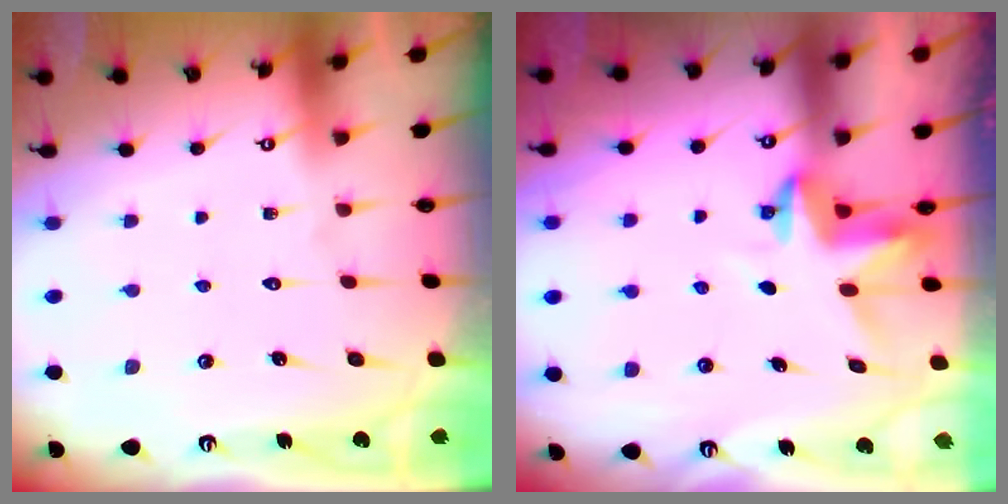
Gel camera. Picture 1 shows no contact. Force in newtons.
{"total": 3.8, "press": 3.8, "slide": 0.4}